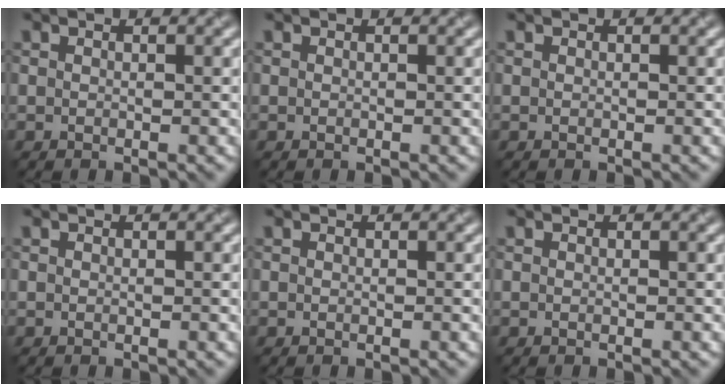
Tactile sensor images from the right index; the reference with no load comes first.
{"total": 0.0}
{"total": 0.0}
{"total": 0.0}
{"total": 0.0}
{"total": 0.0}